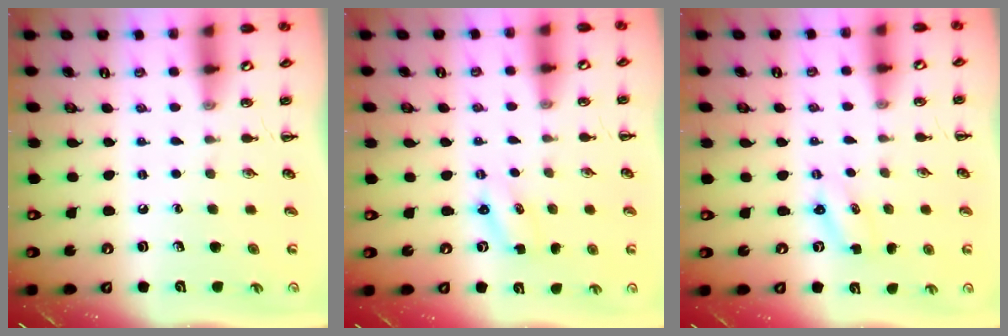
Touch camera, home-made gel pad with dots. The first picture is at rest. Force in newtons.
{"total": 2.1, "press": 2.0, "slide": 0.6}
{"total": 2.1, "press": 2.0, "slide": 0.6}